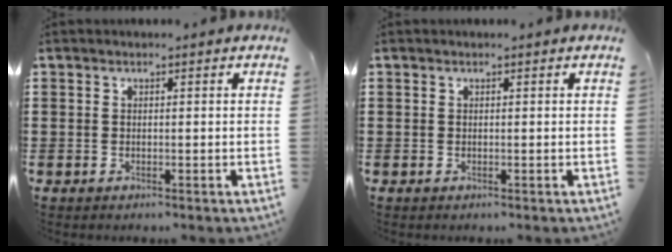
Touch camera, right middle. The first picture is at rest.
{"total": 0.0}